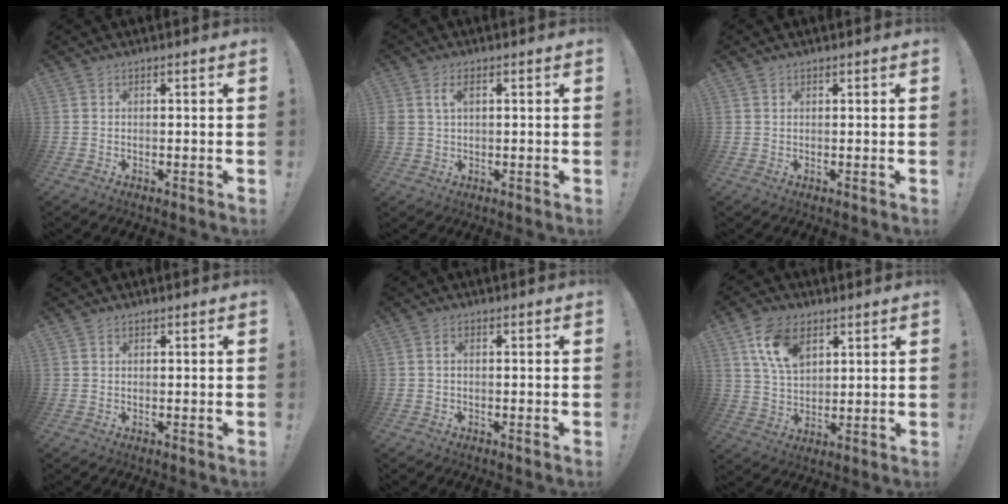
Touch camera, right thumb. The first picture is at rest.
{"total": 4.0, "force": [1.4, 2.3, 3.0], "torque": [-0.070, 0.005, 0.024]}
{"total": 0.6, "force": [0.6, 0.2, 0.1], "torque": [0.003, -0.004, 0.011]}
{"total": 0.7, "force": [0.7, 0.2, 0.1], "torque": [0.003, -0.003, 0.013]}
{"total": 1.2, "force": [0.1, 0.7, 0.9], "torque": [-0.019, 0.004, 0.001]}
{"total": 12.2, "force": [6.2, 8.2, 6.7], "torque": [-0.116, -0.013, 0.122]}